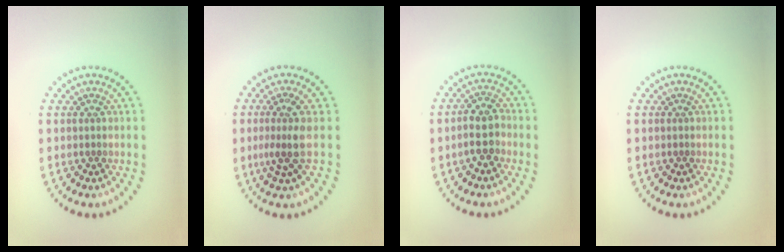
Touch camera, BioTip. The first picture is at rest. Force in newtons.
{"total": 2.7, "press": 1.9, "slide": 1.8}
{"total": 2.7, "press": 2.5, "slide": 1.1}
{"total": 0.0}